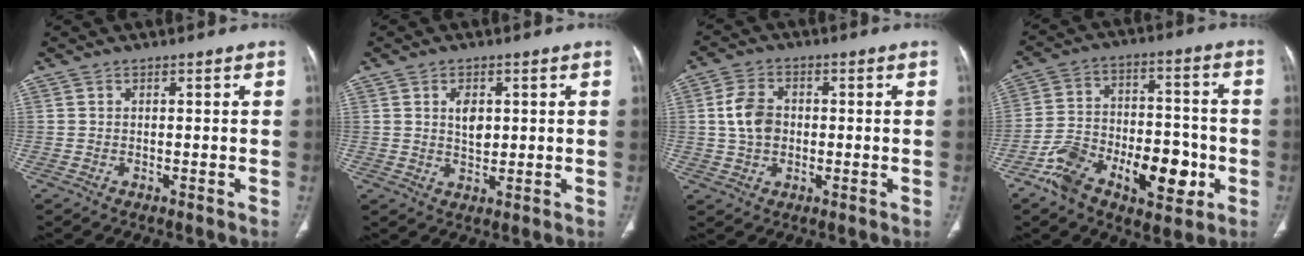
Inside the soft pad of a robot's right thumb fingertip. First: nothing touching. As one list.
[{"total": 4.2, "force": [1.1, 2.5, 3.2], "torque": [-0.041, -0.006, 0.021]}, {"total": 6.9, "force": [0.3, 5.0, 4.7], "torque": [-0.082, 0.007, 0.004]}, {"total": 17.5, "force": [-7.3, 9.1, 13.0], "torque": [-0.189, 0.042, -0.115]}]